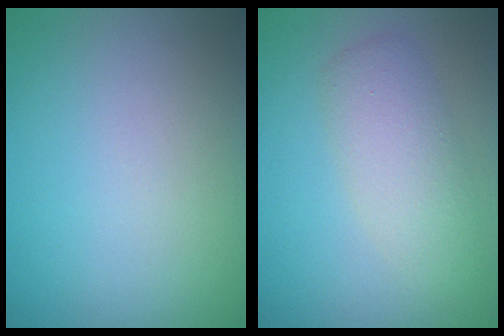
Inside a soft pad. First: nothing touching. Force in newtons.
{"total": 3.3, "press": 3.3, "slide": 0.0}